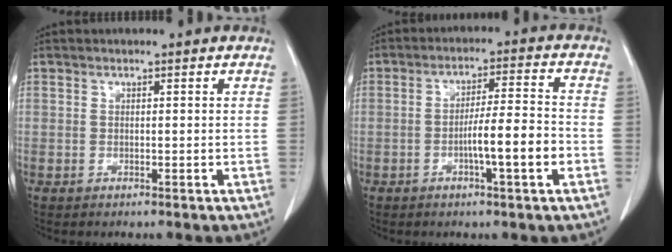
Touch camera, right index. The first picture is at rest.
{"total": 7.7, "force": [-2.5, 0.2, 7.3], "torque": [-0.120, 0.007, -0.042]}